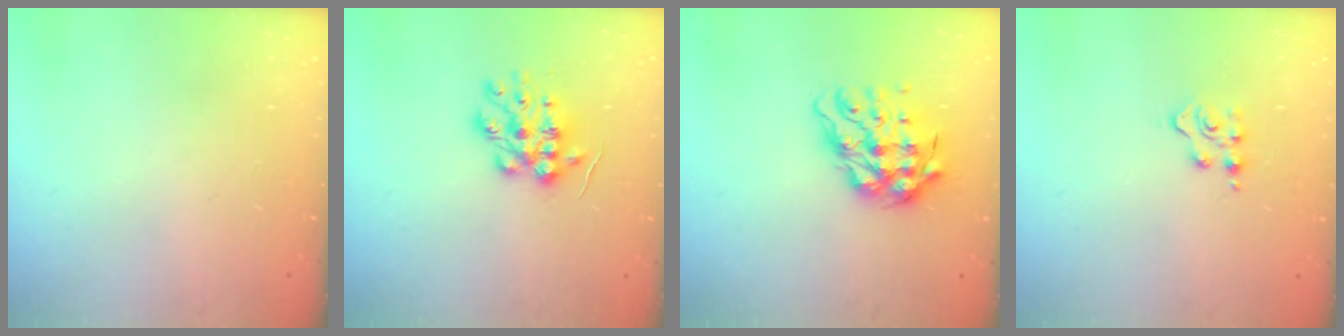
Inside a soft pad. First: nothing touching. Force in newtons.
{"total": 12.1, "press": 12.1, "slide": 0.3}
{"total": 11.7, "press": 11.5, "slide": 1.9}
{"total": 3.8, "press": 3.8, "slide": 0.5}